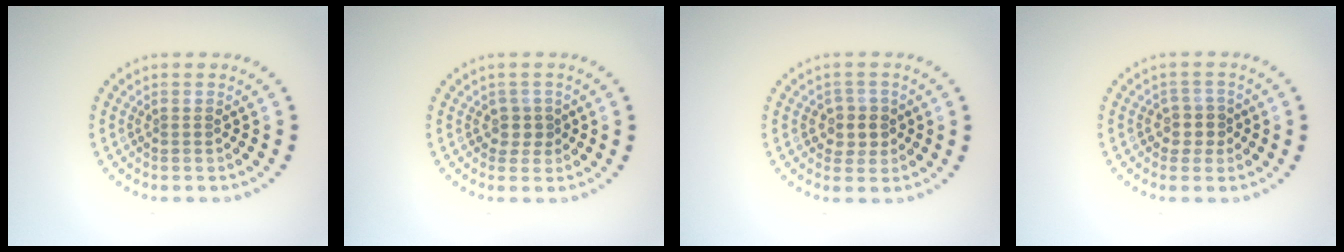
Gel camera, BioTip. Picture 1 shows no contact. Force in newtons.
{"total": 1.5, "press": 1.0, "slide": 1.1}
{"total": 2.1, "press": 2.0, "slide": 0.8}
{"total": 2.0, "press": 1.7, "slide": 1.1}